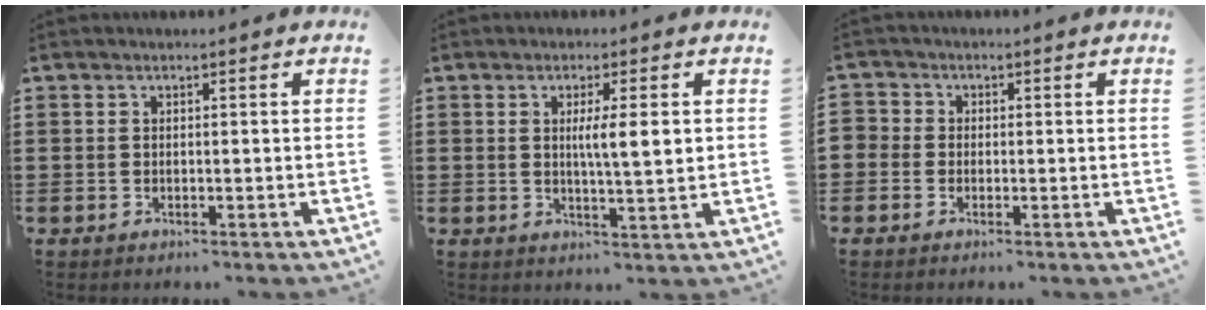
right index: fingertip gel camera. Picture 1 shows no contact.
{"total": 5.1, "force": [0.9, 0.7, 4.9], "torque": [-0.085, 0.000, 0.009]}
{"total": 1.4, "force": [-0.6, 1.3, 0.0], "torque": [-0.006, 0.005, -0.015]}